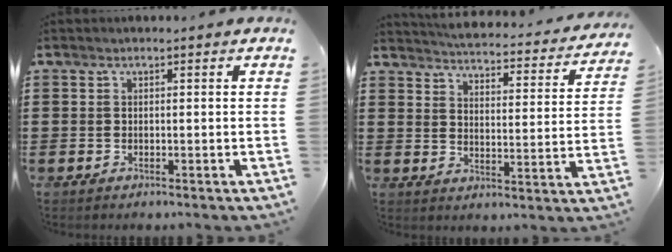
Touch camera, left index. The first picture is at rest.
{"total": 3.7, "force": [3.7, -0.3, 0.5], "torque": [-0.032, -0.035, 0.057]}